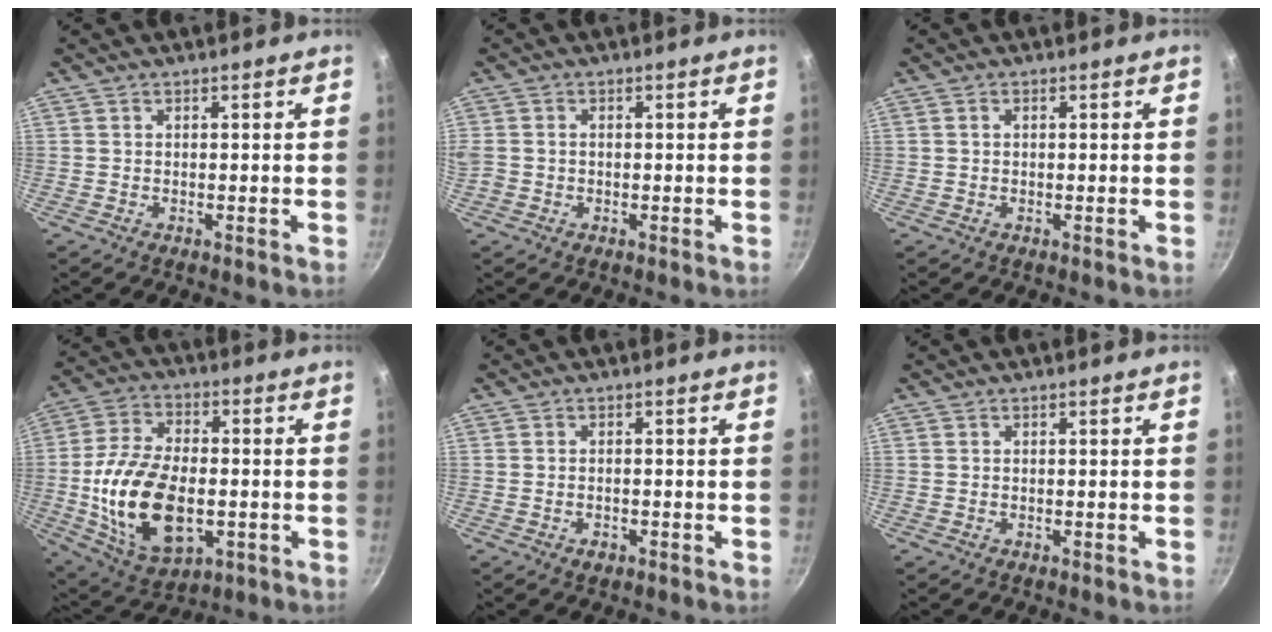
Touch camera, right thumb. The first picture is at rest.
{"total": 2.2, "force": [-0.3, 1.9, 1.2], "torque": [-0.023, 0.002, -0.008]}
{"total": 0.8, "force": [0.2, 0.6, 0.5], "torque": [-0.008, 0.005, 0.002]}
{"total": 19.9, "force": [-3.0, 11.5, 15.9], "torque": [-0.293, 0.014, -0.043]}
{"total": 1.7, "force": [-0.9, 1.0, 1.0], "torque": [-0.018, 0.004, -0.014]}
{"total": 0.0}